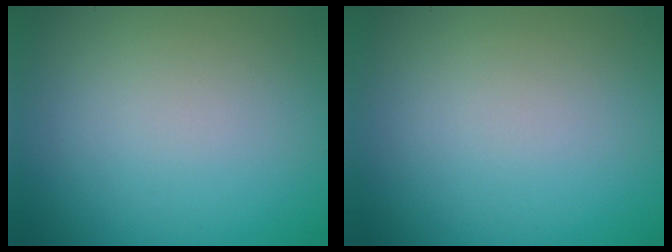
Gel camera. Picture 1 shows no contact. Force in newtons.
{"total": 0.0}